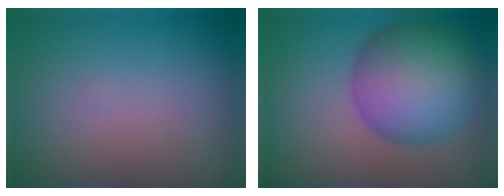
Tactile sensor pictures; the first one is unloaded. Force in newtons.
{"total": 9.5, "press": 9.5, "slide": 0.1}